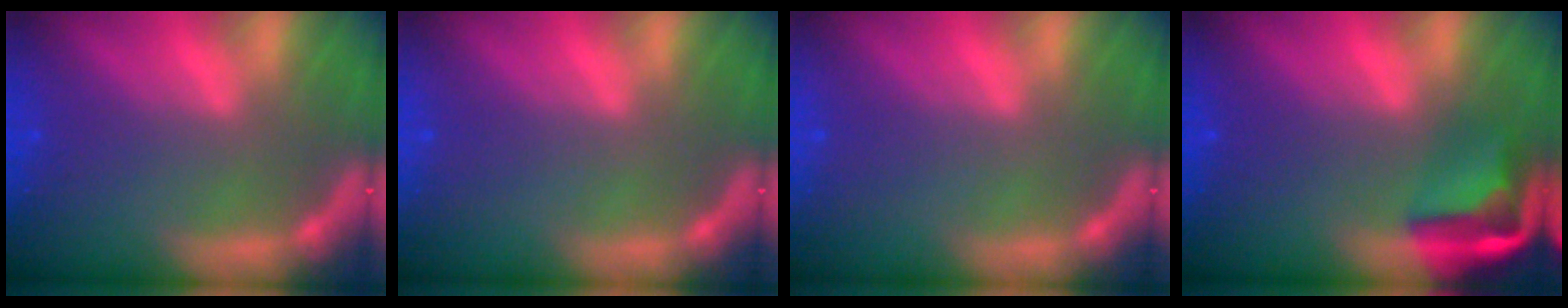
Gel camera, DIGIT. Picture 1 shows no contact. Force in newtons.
{"total": 0.0}
{"total": 0.0}
{"total": 6.4}